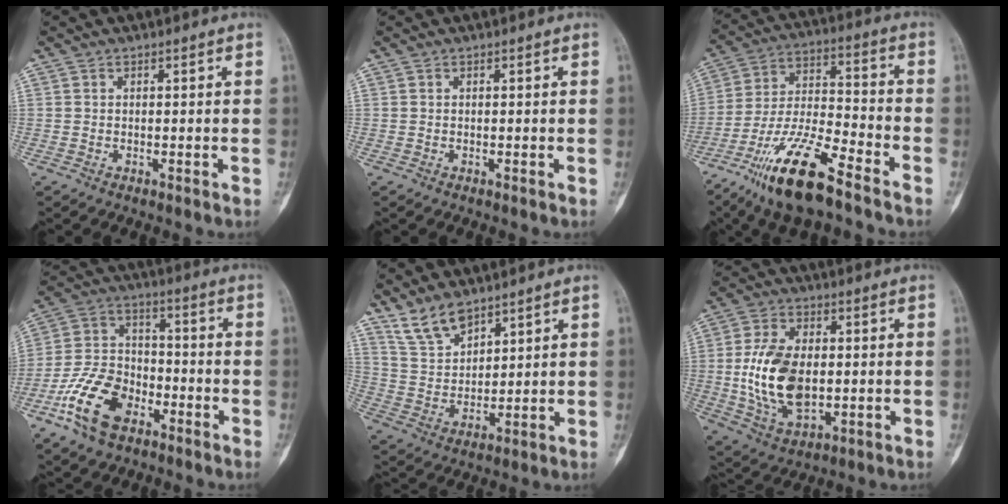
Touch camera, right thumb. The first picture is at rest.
{"total": 0.0}
{"total": 17.0, "force": [-11.4, 4.1, 12.0], "torque": [-0.228, 0.061, -0.209]}
{"total": 14.1, "force": [-7.4, 8.6, 8.5], "torque": [-0.155, 0.044, -0.146]}
{"total": 8.1, "force": [6.4, 3.5, 3.4], "torque": [-0.054, -0.033, 0.137]}
{"total": 15.1, "force": [-0.5, 9.1, 12.1], "torque": [-0.223, -0.002, 0.001]}